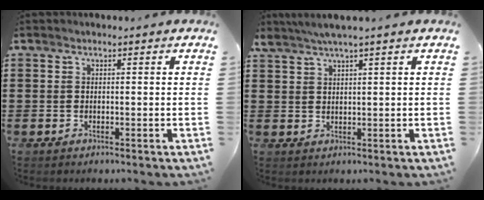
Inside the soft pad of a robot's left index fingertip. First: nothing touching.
{"total": 2.7, "force": [2.1, -0.3, 1.6], "torque": [-0.035, 0.003, 0.038]}